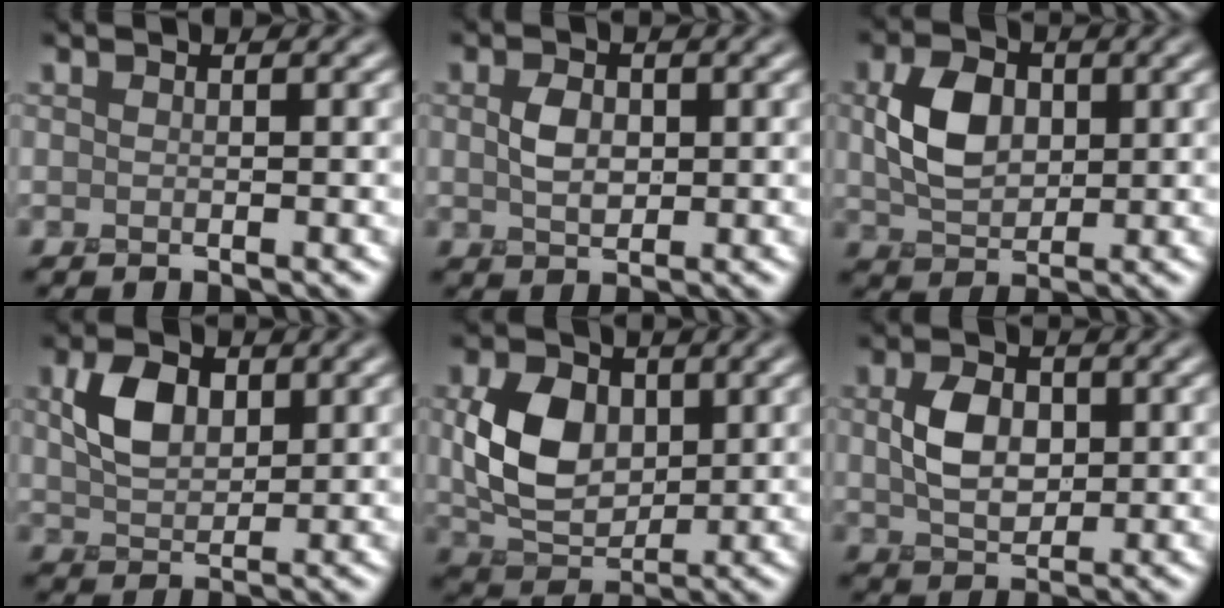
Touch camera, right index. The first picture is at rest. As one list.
[{"total": 2.1, "force": [-0.1, 1.5, 1.4], "torque": [-0.032, -0.006, -0.003]}, {"total": 4.7, "force": [0.2, 3.3, 3.3], "torque": [-0.071, -0.003, 0.000]}, {"total": 3.9, "force": [0.8, 2.6, 2.8], "torque": [-0.059, 0.001, 0.012]}, {"total": 6.3, "force": [0.3, 4.5, 4.4], "torque": [-0.088, -0.006, 0.006]}, {"total": 3.7, "force": [0.1, 2.6, 2.6], "torque": [-0.055, -0.005, -0.001]}]